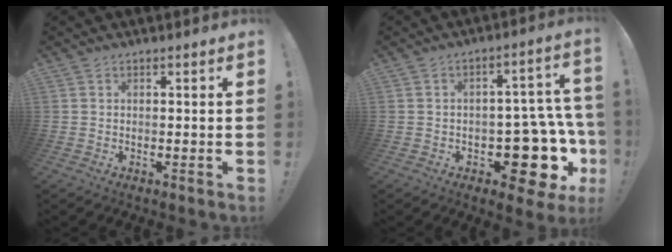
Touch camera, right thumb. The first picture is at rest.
{"total": 16.6, "force": [-6.0, 9.5, 12.2], "torque": [-0.110, 0.042, -0.080]}